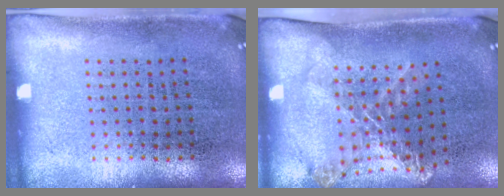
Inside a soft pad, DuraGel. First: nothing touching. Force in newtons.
{"total": 1.5, "press": 1.3, "slide": 0.8}